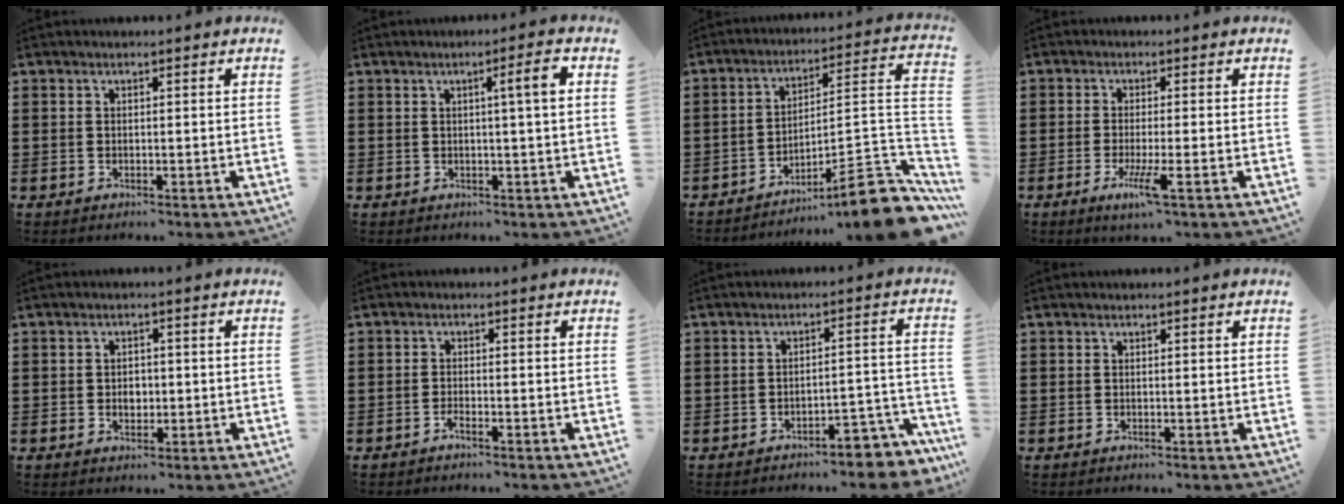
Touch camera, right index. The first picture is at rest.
{"total": 3.9, "force": [0.8, -0.1, 3.8], "torque": [-0.062, -0.003, 0.008]}
{"total": 10.8, "force": [-7.7, 1.1, 7.4], "torque": [-0.099, 0.009, -0.143]}
{"total": 4.6, "force": [-2.2, 0.1, 4.1], "torque": [-0.088, -0.021, -0.039]}
{"total": 2.1, "force": [-0.2, 1.4, 1.5], "torque": [-0.025, -0.001, -0.006]}
{"total": 1.1, "force": [-1.0, 0.1, 0.6], "torque": [-0.014, -0.003, -0.017]}
{"total": 4.2, "force": [-3.9, 0.8, 1.3], "torque": [-0.024, 0.003, -0.079]}
{"total": 0.0}